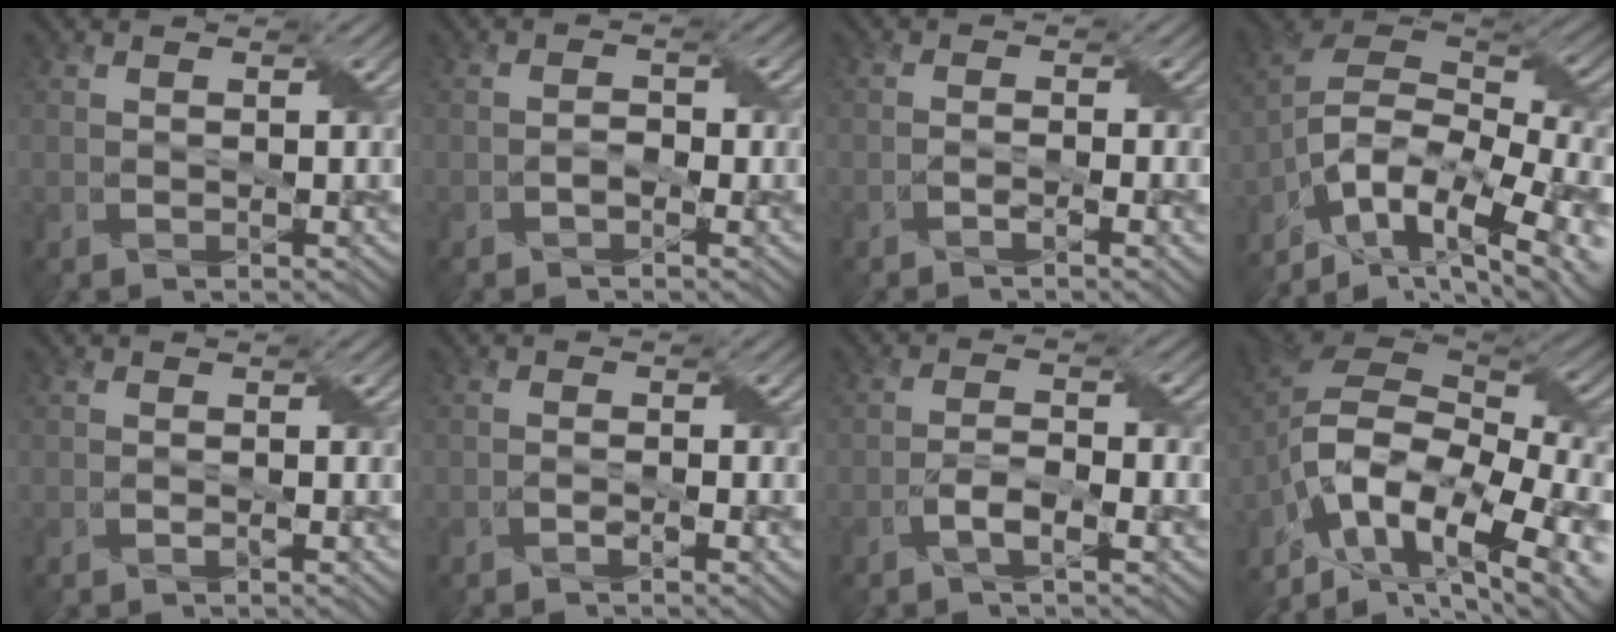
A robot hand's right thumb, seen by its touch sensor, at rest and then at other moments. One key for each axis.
{"total": 1.4, "fx": -0.8, "fy": 0.8, "fz": 0.8, "tx": -0.017, "ty": 0.005, "tz": -0.015}
{"total": 2.2, "fx": -1.3, "fy": 0.5, "fz": 1.7, "tx": -0.035, "ty": 0.002, "tz": -0.026}
{"total": 15.4, "fx": -9.0, "fy": 7.1, "fz": 10.3, "tx": -0.244, "ty": -0.019, "tz": -0.140}
{"total": 0.7, "fx": -0.4, "fy": 0.2, "fz": 0.5, "tx": -0.010, "ty": 0.001, "tz": -0.005}
{"total": 1.7, "fx": -1.1, "fy": 0.4, "fz": 1.3, "tx": -0.026, "ty": 0.002, "tz": -0.020}
{"total": 3.4, "fx": -2.0, "fy": 0.8, "fz": 2.7, "tx": -0.058, "ty": 0.008, "tz": -0.043}
{"total": 16.7, "fx": -8.8, "fy": 8.5, "fz": 11.3, "tx": -0.265, "ty": -0.029, "tz": -0.131}